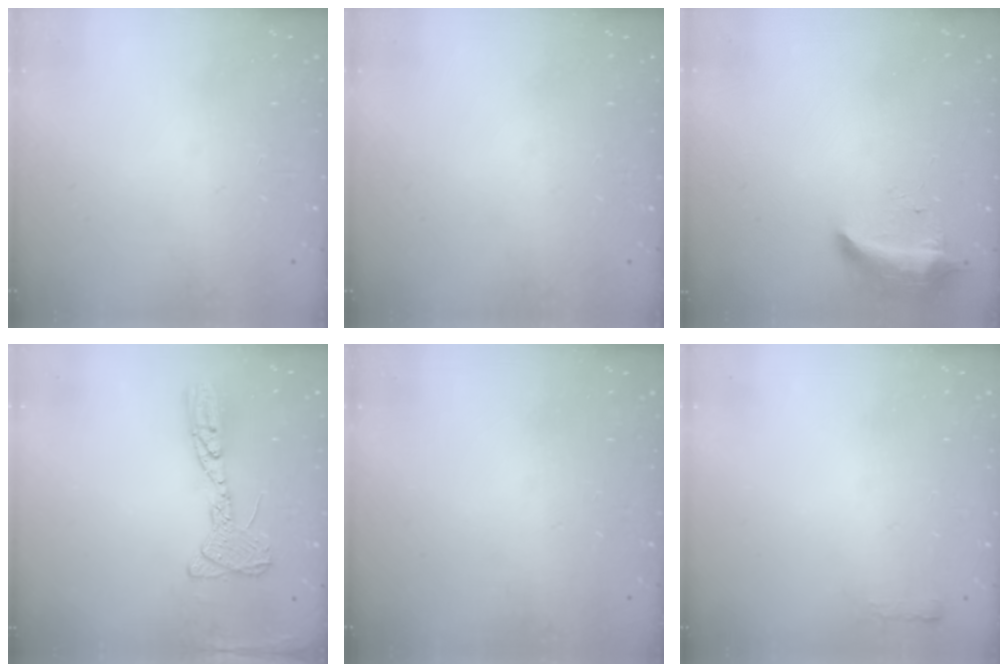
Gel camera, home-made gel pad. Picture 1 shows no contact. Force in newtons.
{"total": 0.0}
{"total": 8.3, "press": 8.3, "slide": 0.1}
{"total": 13.8, "press": 13.7, "slide": 1.3}
{"total": 0.0}
{"total": 2.4, "press": 2.4, "slide": 0.4}